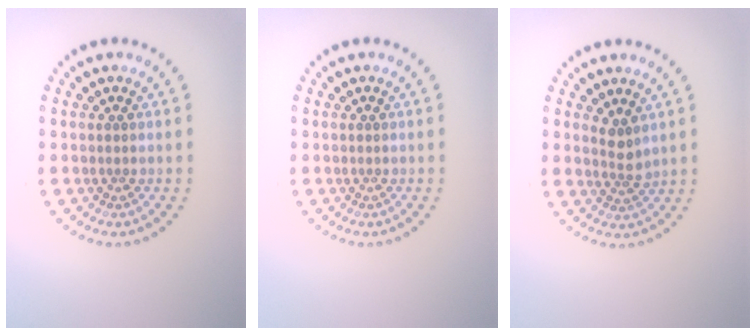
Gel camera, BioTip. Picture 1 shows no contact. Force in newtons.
{"total": 0.0}
{"total": 1.9, "press": 1.4, "slide": 1.2}